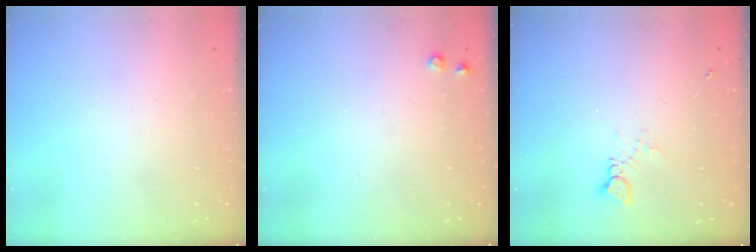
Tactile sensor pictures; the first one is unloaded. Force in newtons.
{"total": 5.7, "press": 5.6, "slide": 0.6}
{"total": 2.4, "press": 2.3, "slide": 0.3}